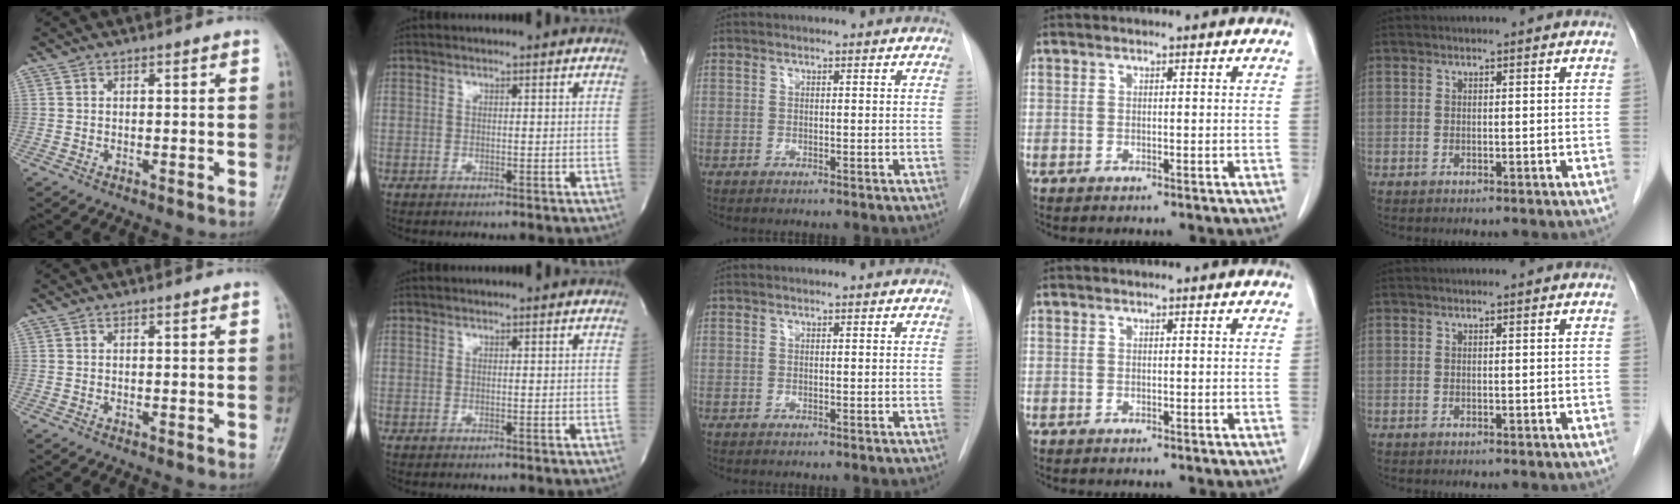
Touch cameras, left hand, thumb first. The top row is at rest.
{}